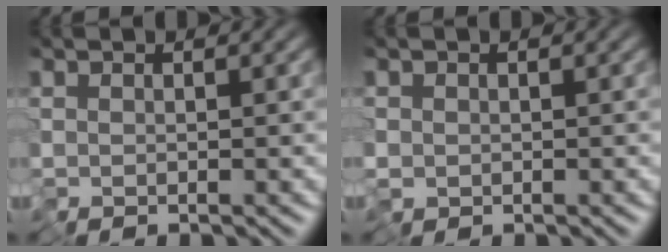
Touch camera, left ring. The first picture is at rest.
{"total": 0.8, "force": [-0.3, 0.7, 0.2], "torque": [-0.004, -0.001, -0.007]}